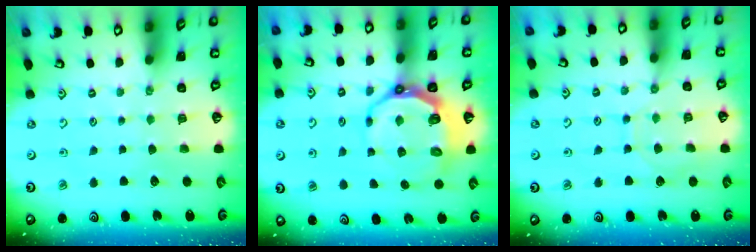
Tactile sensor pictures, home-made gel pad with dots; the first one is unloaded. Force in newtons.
{"total": 10.0, "press": 9.1, "slide": 4.2}
{"total": 6.9, "press": 6.8, "slide": 0.7}